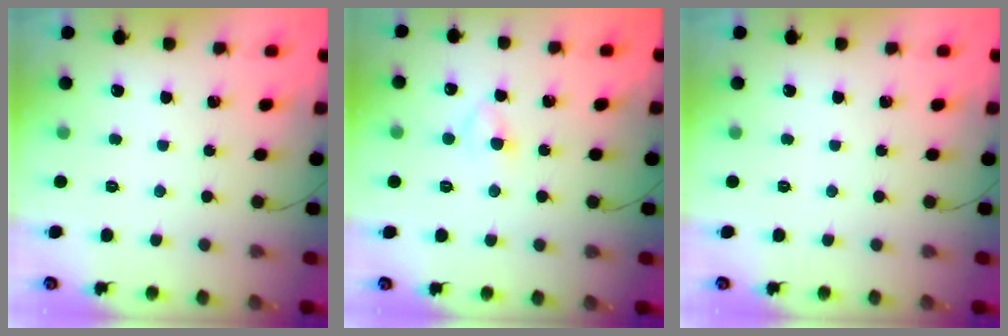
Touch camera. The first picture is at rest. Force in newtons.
{"total": 2.4, "press": 2.1, "slide": 1.0}
{"total": 0.0}